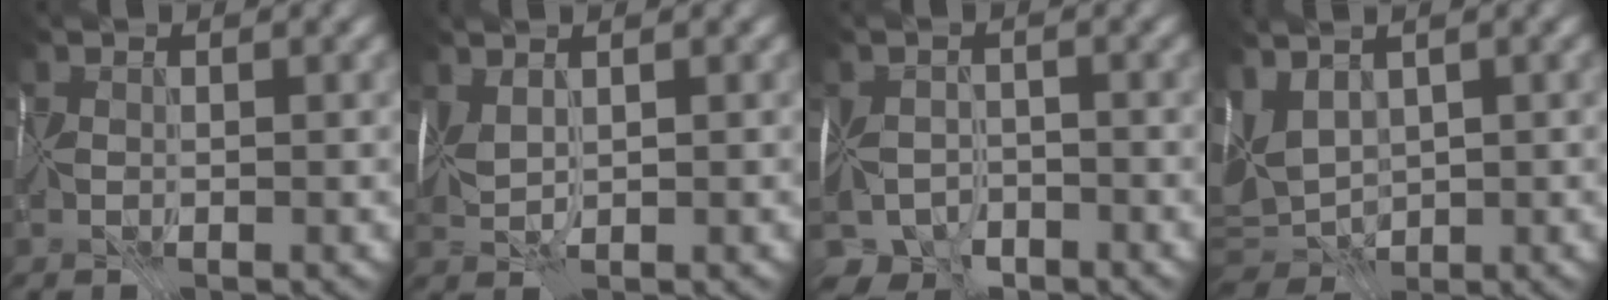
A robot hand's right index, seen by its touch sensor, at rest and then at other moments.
{"total": 2.6, "force": [0.8, 1.2, 2.2], "torque": [-0.046, 0.010, 0.019]}
{"total": 5.0, "force": [-3.2, 3.3, 1.8], "torque": [-0.025, -0.007, -0.056]}
{"total": 5.9, "force": [1.0, 4.0, 4.3], "torque": [-0.097, 0.005, 0.021]}